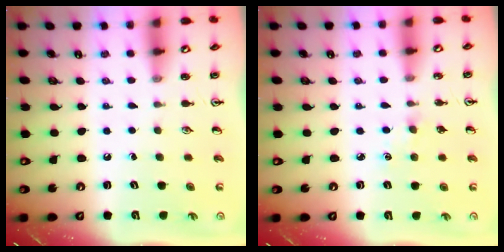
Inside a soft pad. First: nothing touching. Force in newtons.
{"total": 1.9, "press": 1.9, "slide": 0.3}